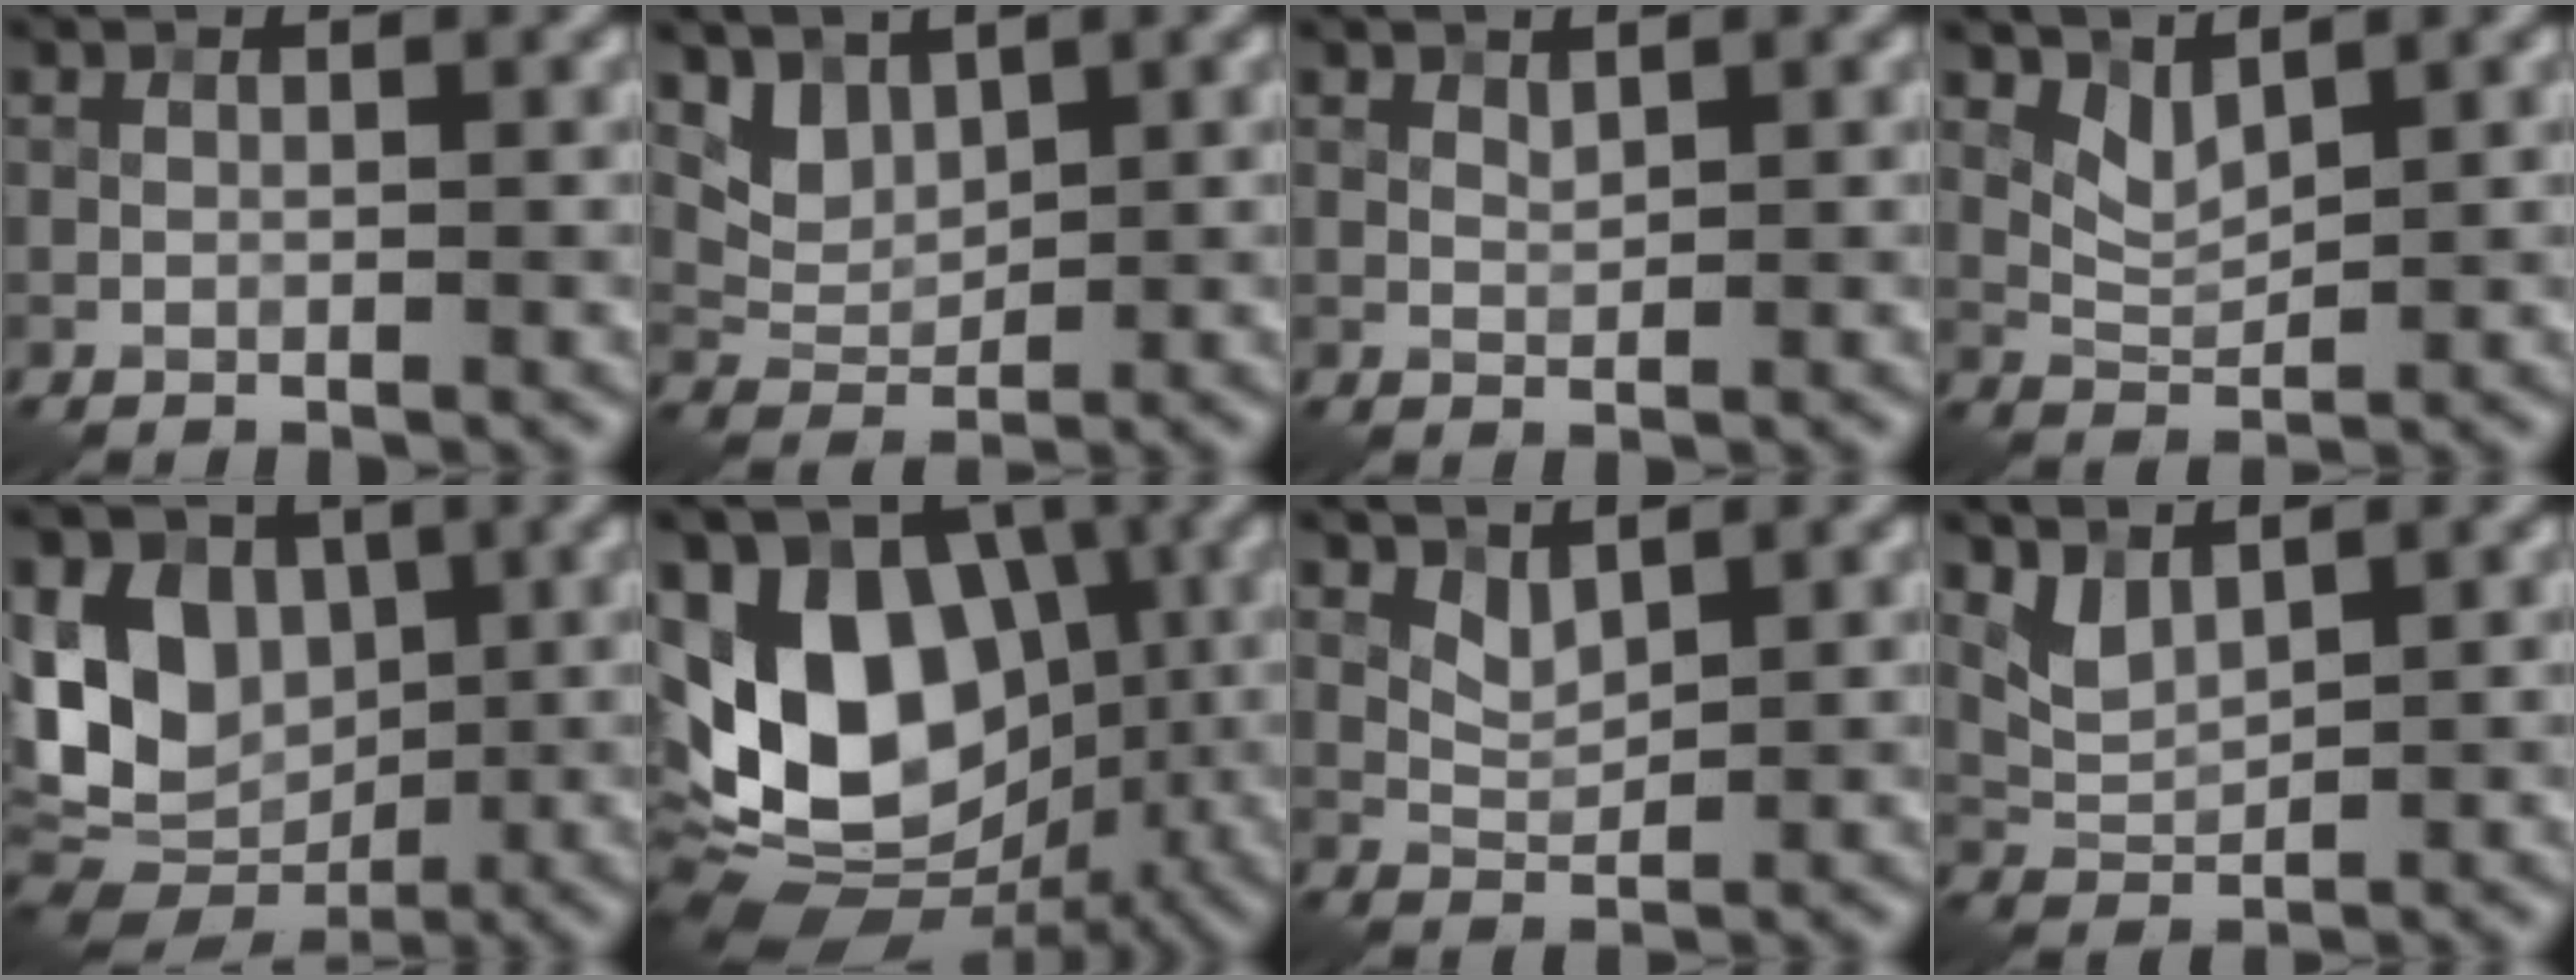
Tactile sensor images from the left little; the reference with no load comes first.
{"total": 2.5, "force": [1.9, 1.3, 1.0], "torque": [-0.029, -0.017, 0.045]}
{"total": 0.7, "force": [0.6, -0.1, 0.2], "torque": [-0.012, -0.004, 0.018]}
{"total": 2.0, "force": [1.5, 0.5, 1.2], "torque": [-0.032, -0.012, 0.039]}
{"total": 9.6, "force": [0.6, 7.1, 6.4], "torque": [-0.120, -0.001, -0.003]}
{"total": 13.4, "force": [-1.0, 9.4, 9.5], "torque": [-0.159, 0.007, -0.037]}
{"total": 1.5, "force": [1.2, 0.4, 0.8], "torque": [-0.022, -0.010, 0.033]}
{"total": 2.1, "force": [1.6, 0.6, 1.2], "torque": [-0.036, -0.013, 0.044]}